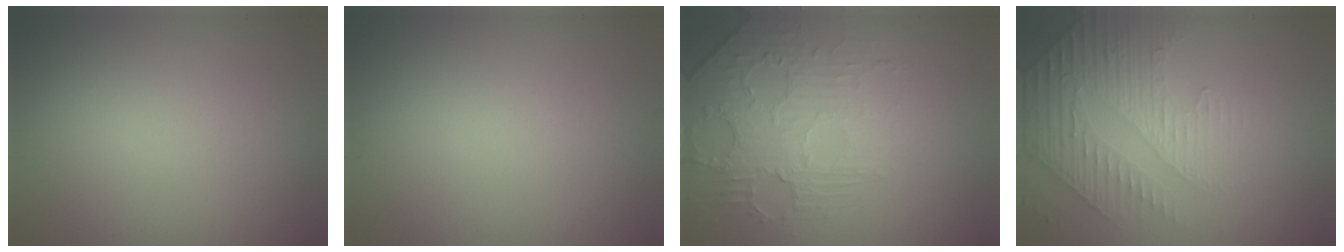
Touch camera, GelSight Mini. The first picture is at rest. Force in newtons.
{"total": 0.0}
{"total": 2.9, "press": 2.4, "slide": 1.6}
{"total": 4.7, "press": 3.3, "slide": 3.4}